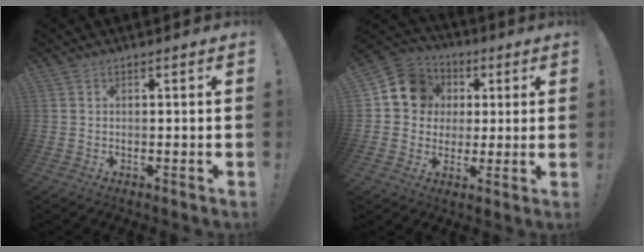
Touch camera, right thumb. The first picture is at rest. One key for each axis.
{"total": 13.0, "fx": 3.4, "fy": 11.5, "fz": 4.9, "tx": -0.056, "ty": -0.004, "tz": 0.068}